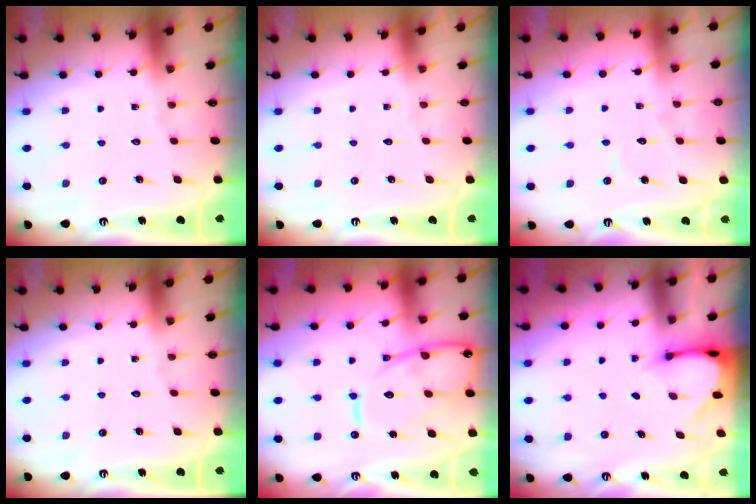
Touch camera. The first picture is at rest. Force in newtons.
{"total": 0.0}
{"total": 3.9, "press": 3.8, "slide": 0.5}
{"total": 0.0}
{"total": 15.4, "press": 15.3, "slide": 1.5}
{"total": 3.0, "press": 3.0, "slide": 0.2}